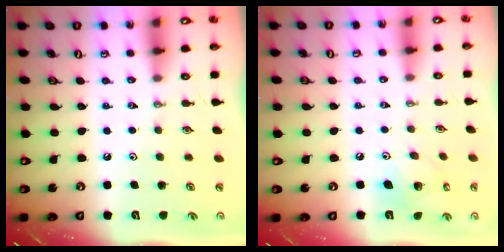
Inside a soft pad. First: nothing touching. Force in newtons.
{"total": 11.1, "press": 10.9, "slide": 2.3}